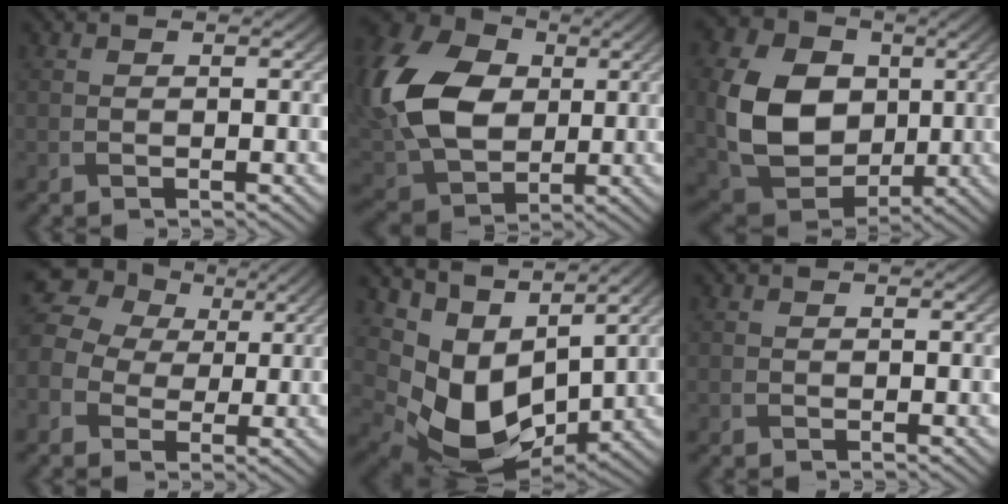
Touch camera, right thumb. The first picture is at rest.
{"total": 15.8, "force": [2.0, 11.4, 10.8], "torque": [-0.280, 0.012, 0.033]}
{"total": 13.6, "force": [0.5, 10.4, 8.8], "torque": [-0.207, 0.001, 0.012]}
{"total": 9.7, "force": [0.9, 8.2, 5.1], "torque": [-0.153, 0.010, 0.008]}
{"total": 11.0, "force": [2.9, 7.4, 7.7], "torque": [-0.170, -0.028, 0.065]}
{"total": 0.0}